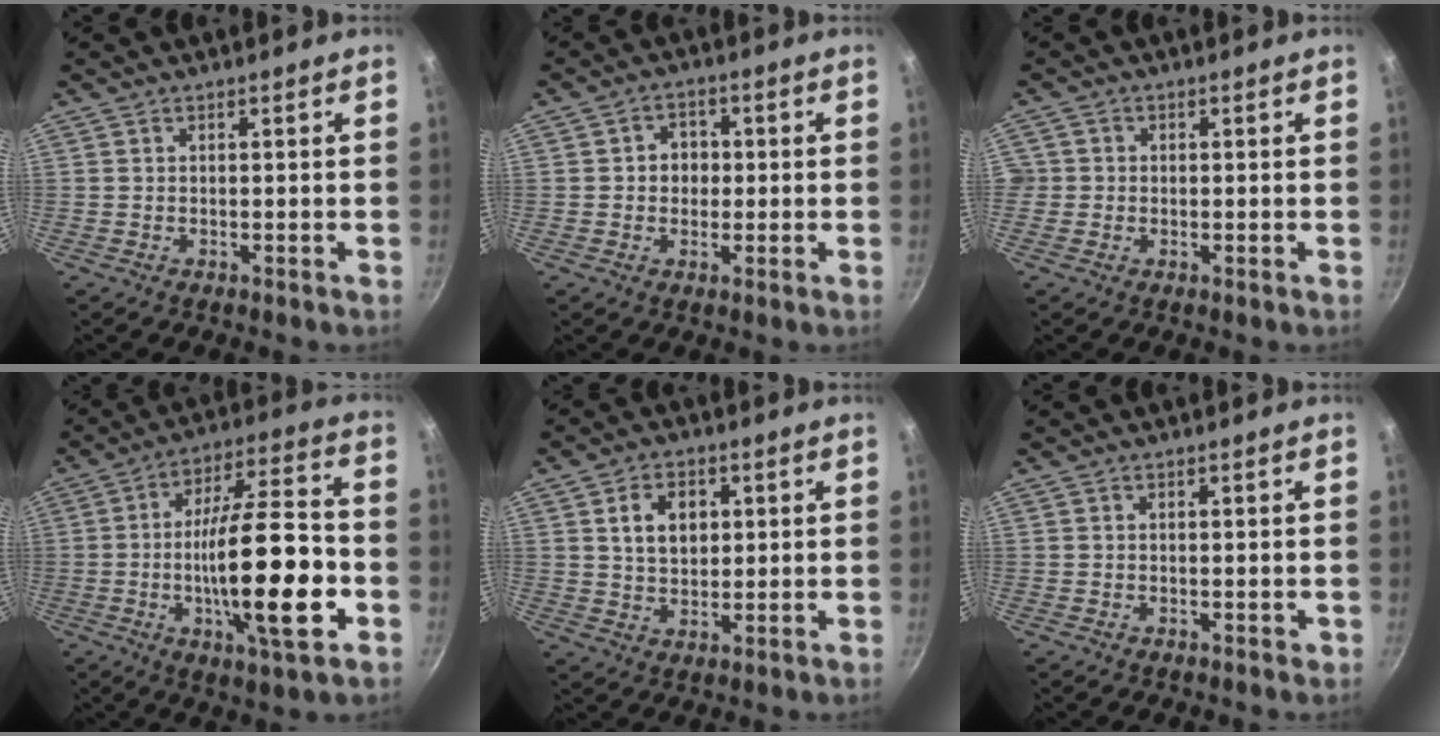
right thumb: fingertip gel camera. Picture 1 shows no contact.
{"total": 4.5, "force": [0.1, 3.9, 2.2], "torque": [-0.005, 0.006, -0.004]}
{"total": 1.9, "force": [-0.2, 1.9, 0.4], "torque": [0.005, 0.006, -0.006]}
{"total": 21.6, "force": [-5.0, 6.2, 20.1], "torque": [-0.313, 0.031, -0.082]}
{"total": 7.6, "force": [2.0, 5.4, 5.0], "torque": [-0.065, -0.004, 0.035]}
{"total": 0.8, "force": [0.0, 0.5, 0.6], "torque": [-0.005, 0.002, 0.000]}